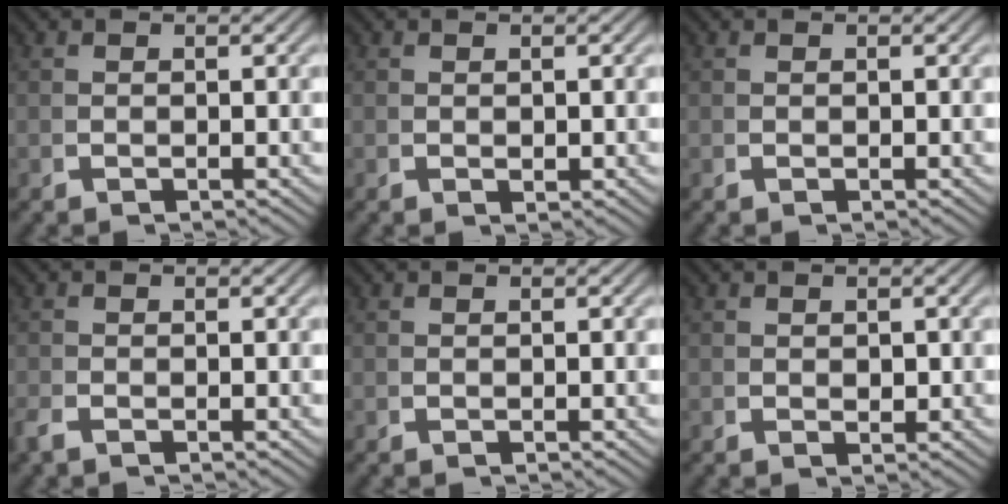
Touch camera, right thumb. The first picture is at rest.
{"total": 0.8, "force": [0.3, 0.5, 0.5], "torque": [-0.009, -0.002, 0.008]}
{"total": 0.0}
{"total": 0.7, "force": [-0.6, 0.1, 0.3], "torque": [-0.004, -0.001, -0.013]}
{"total": 0.0}
{"total": 1.1, "force": [0.4, 0.8, 0.6], "torque": [-0.011, -0.005, 0.011]}